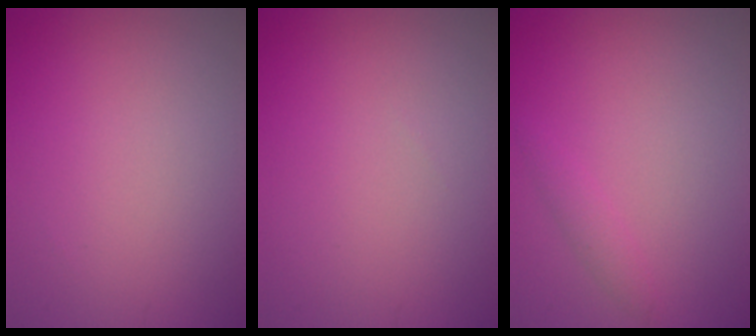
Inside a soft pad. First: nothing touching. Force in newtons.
{"total": 0.0}
{"total": 1.1, "press": 1.1, "slide": 0.1}